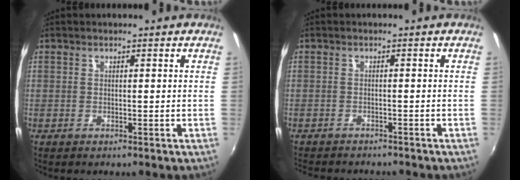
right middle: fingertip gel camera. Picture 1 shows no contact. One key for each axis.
{"total": 5.9, "fx": -5.4, "fy": 1.3, "fz": 1.9, "tx": -0.050, "ty": -0.018, "tz": -0.083}